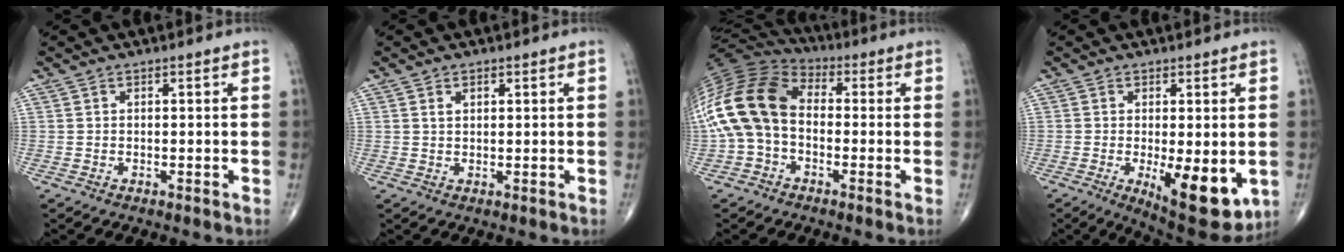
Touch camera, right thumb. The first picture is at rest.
{"total": 1.6, "force": [0.8, 0.9, 1.0], "torque": [-0.019, -0.001, 0.017]}
{"total": 17.7, "force": [-1.2, 12.1, 12.9], "torque": [-0.272, 0.043, -0.033]}
{"total": 12.4, "force": [-2.7, 4.6, 11.3], "torque": [-0.148, -0.026, -0.024]}